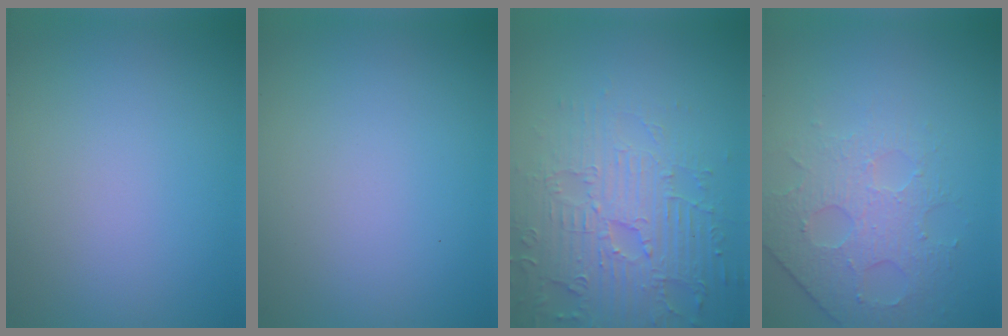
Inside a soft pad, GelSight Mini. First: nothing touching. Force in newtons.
{"total": 0.0}
{"total": 5.6, "press": 5.1, "slide": 2.2}
{"total": 4.5, "press": 3.3, "slide": 3.0}